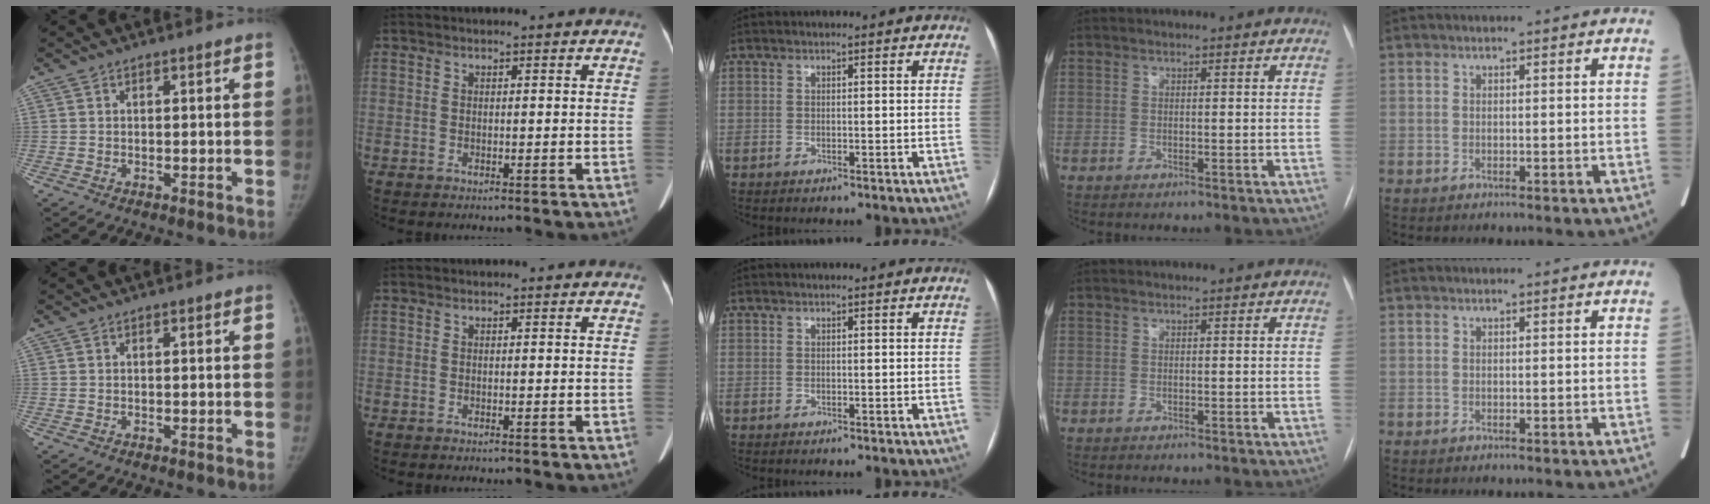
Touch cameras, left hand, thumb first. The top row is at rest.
{}